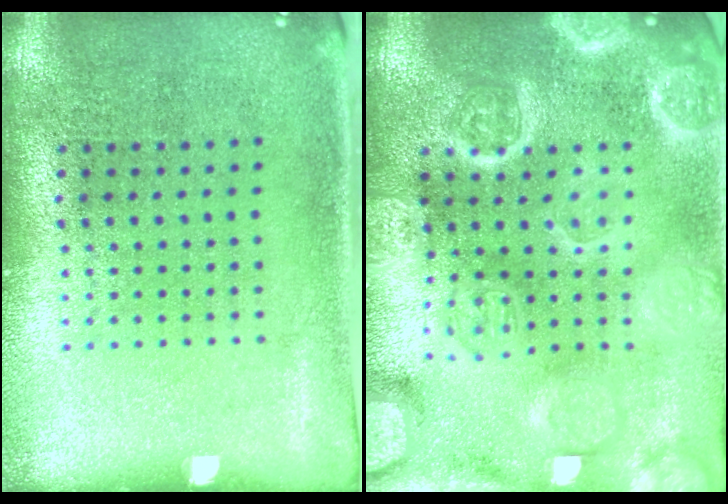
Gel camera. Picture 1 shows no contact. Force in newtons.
{"total": 6.1, "press": 6.0, "slide": 0.7}